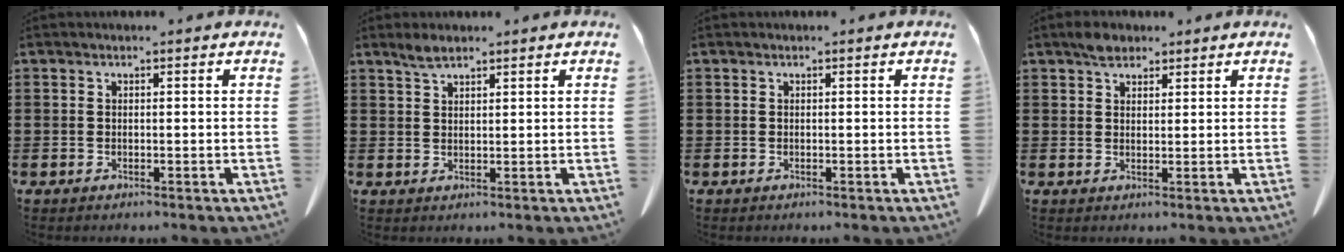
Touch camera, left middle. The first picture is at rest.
{"total": 2.2, "force": [1.8, 0.6, 1.3], "torque": [-0.029, 0.002, 0.033]}
{"total": 0.0}
{"total": 2.8, "force": [2.2, 1.4, 1.0], "torque": [-0.018, 0.002, 0.041]}